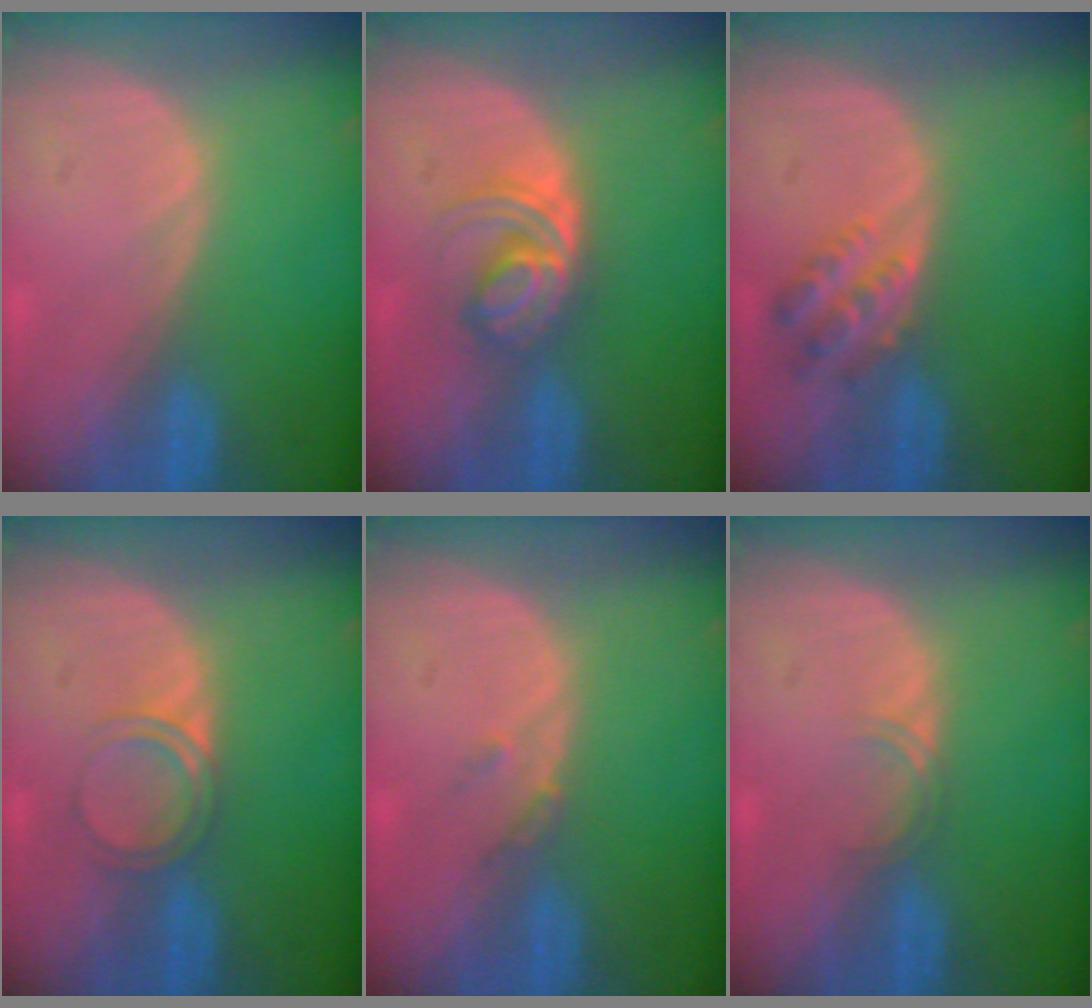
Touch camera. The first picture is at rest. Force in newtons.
{"total": 6.0, "press": 5.2, "slide": 2.8}
{"total": 4.4, "press": 3.9, "slide": 2.0}
{"total": 3.0, "press": 3.0, "slide": 0.3}
{"total": 1.5, "press": 1.3, "slide": 0.7}
{"total": 1.4, "press": 1.4, "slide": 0.2}